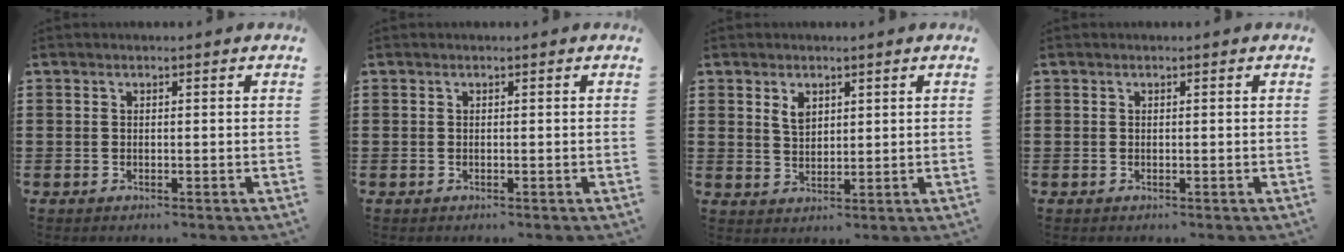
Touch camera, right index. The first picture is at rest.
{"total": 0.0}
{"total": 2.8, "force": [1.5, 1.7, 1.7], "torque": [-0.039, 0.004, 0.028]}
{"total": 0.0}